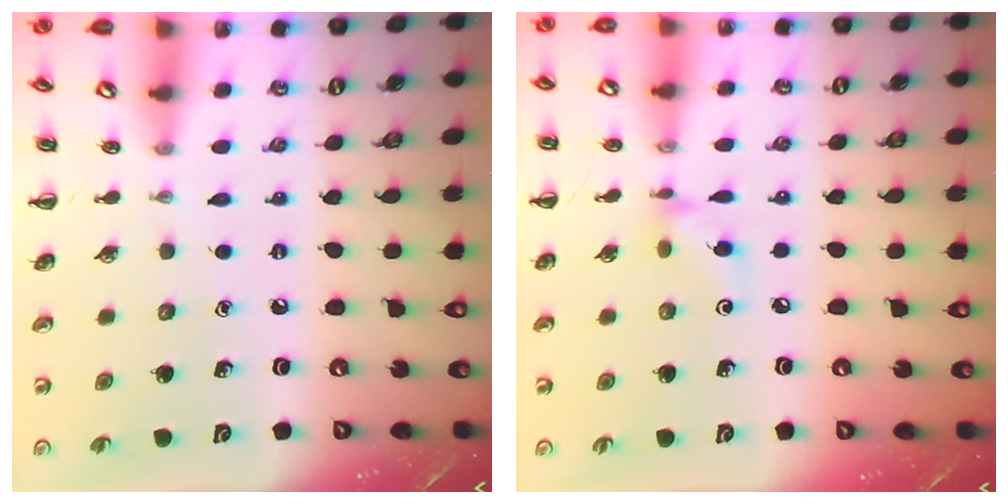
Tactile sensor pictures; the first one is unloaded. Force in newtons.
{"total": 4.4, "press": 4.3, "slide": 0.9}